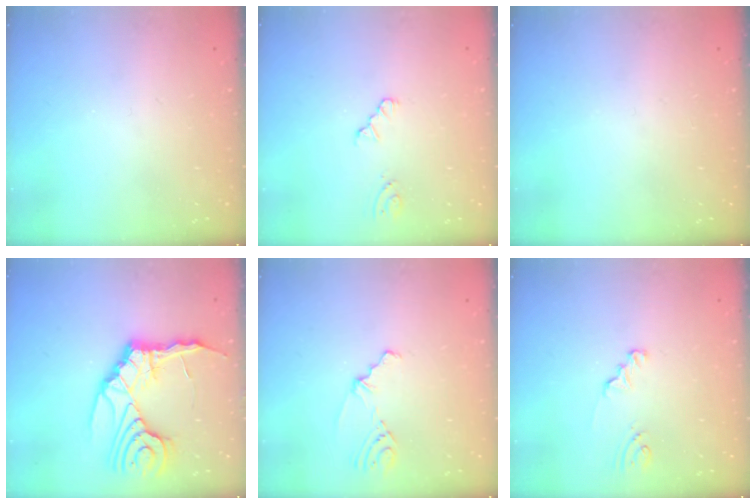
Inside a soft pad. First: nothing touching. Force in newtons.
{"total": 1.7, "press": 1.7, "slide": 0.3}
{"total": 0.0}
{"total": 16.2, "press": 16.0, "slide": 2.4}
{"total": 2.7, "press": 2.3, "slide": 1.6}
{"total": 1.8, "press": 1.8, "slide": 0.2}